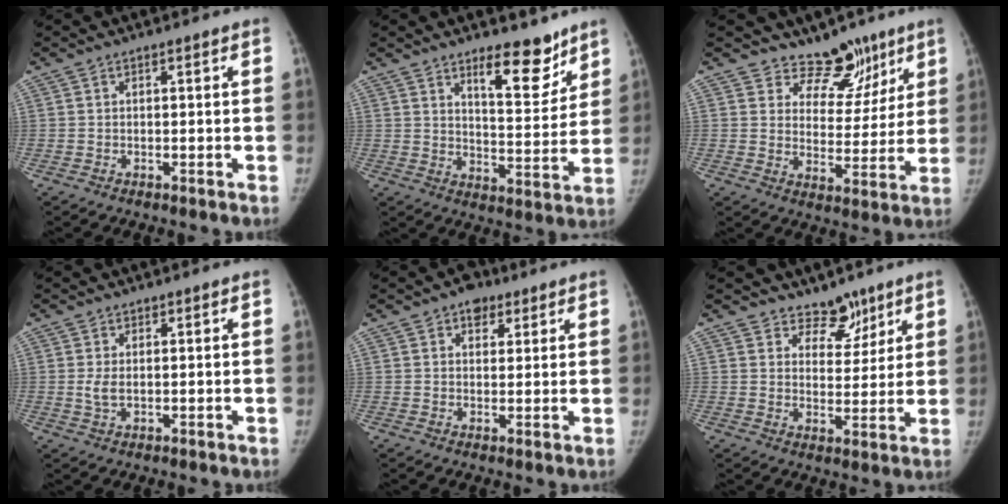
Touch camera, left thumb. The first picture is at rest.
{"total": 10.7, "force": [7.6, 3.8, 6.5], "torque": [-0.064, -0.061, 0.121]}
{"total": 10.3, "force": [7.8, 6.3, 2.4], "torque": [0.017, -0.050, 0.119]}
{"total": 2.4, "force": [0.3, 1.4, 1.9], "torque": [-0.039, -0.006, 0.009]}
{"total": 4.7, "force": [2.7, 3.3, 2.0], "torque": [0.001, -0.009, 0.036]}
{"total": 6.1, "force": [4.8, 3.7, 1.3], "torque": [0.021, -0.035, 0.077]}